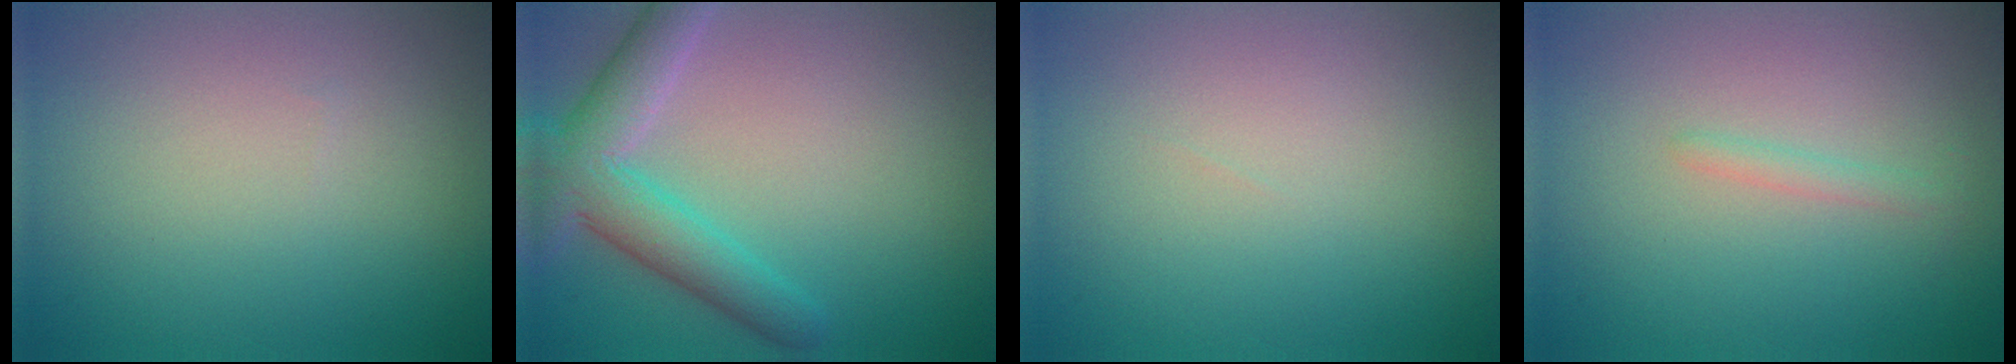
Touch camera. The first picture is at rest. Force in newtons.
{"total": 5.6, "press": 5.6, "slide": 0.2}
{"total": 0.0}
{"total": 1.0, "press": 1.0, "slide": 0.0}